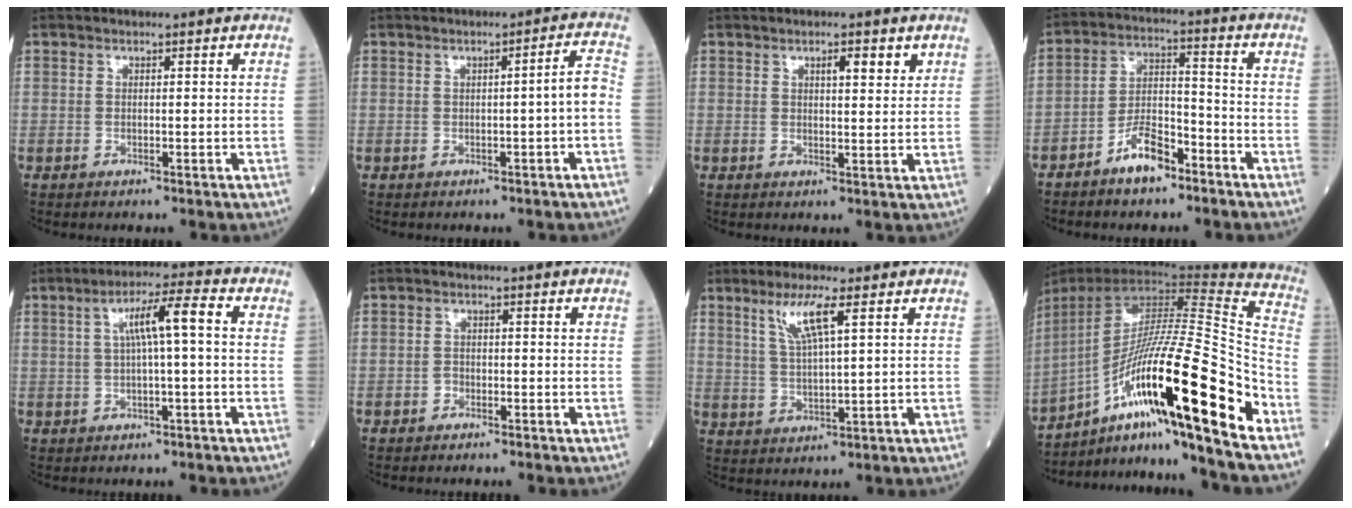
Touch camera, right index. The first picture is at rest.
{"total": 3.0, "force": [-0.7, -0.4, 2.9], "torque": [-0.041, 0.006, -0.008]}
{"total": 3.2, "force": [1.9, 0.7, 2.4], "torque": [-0.038, -0.002, 0.029]}
{"total": 7.3, "force": [-5.1, 2.6, 4.5], "torque": [-0.091, 0.010, -0.094]}
{"total": 7.0, "force": [1.1, 0.1, 6.9], "torque": [-0.120, 0.020, 0.020]}
{"total": 1.1, "force": [-0.8, 0.7, 0.3], "torque": [-0.005, 0.004, -0.013]}
{"total": 6.4, "force": [3.3, 0.1, 5.5], "torque": [-0.113, -0.001, 0.068]}
{"total": 26.8, "force": [-12.3, 1.3, 23.8], "torque": [-0.396, -0.005, -0.209]}